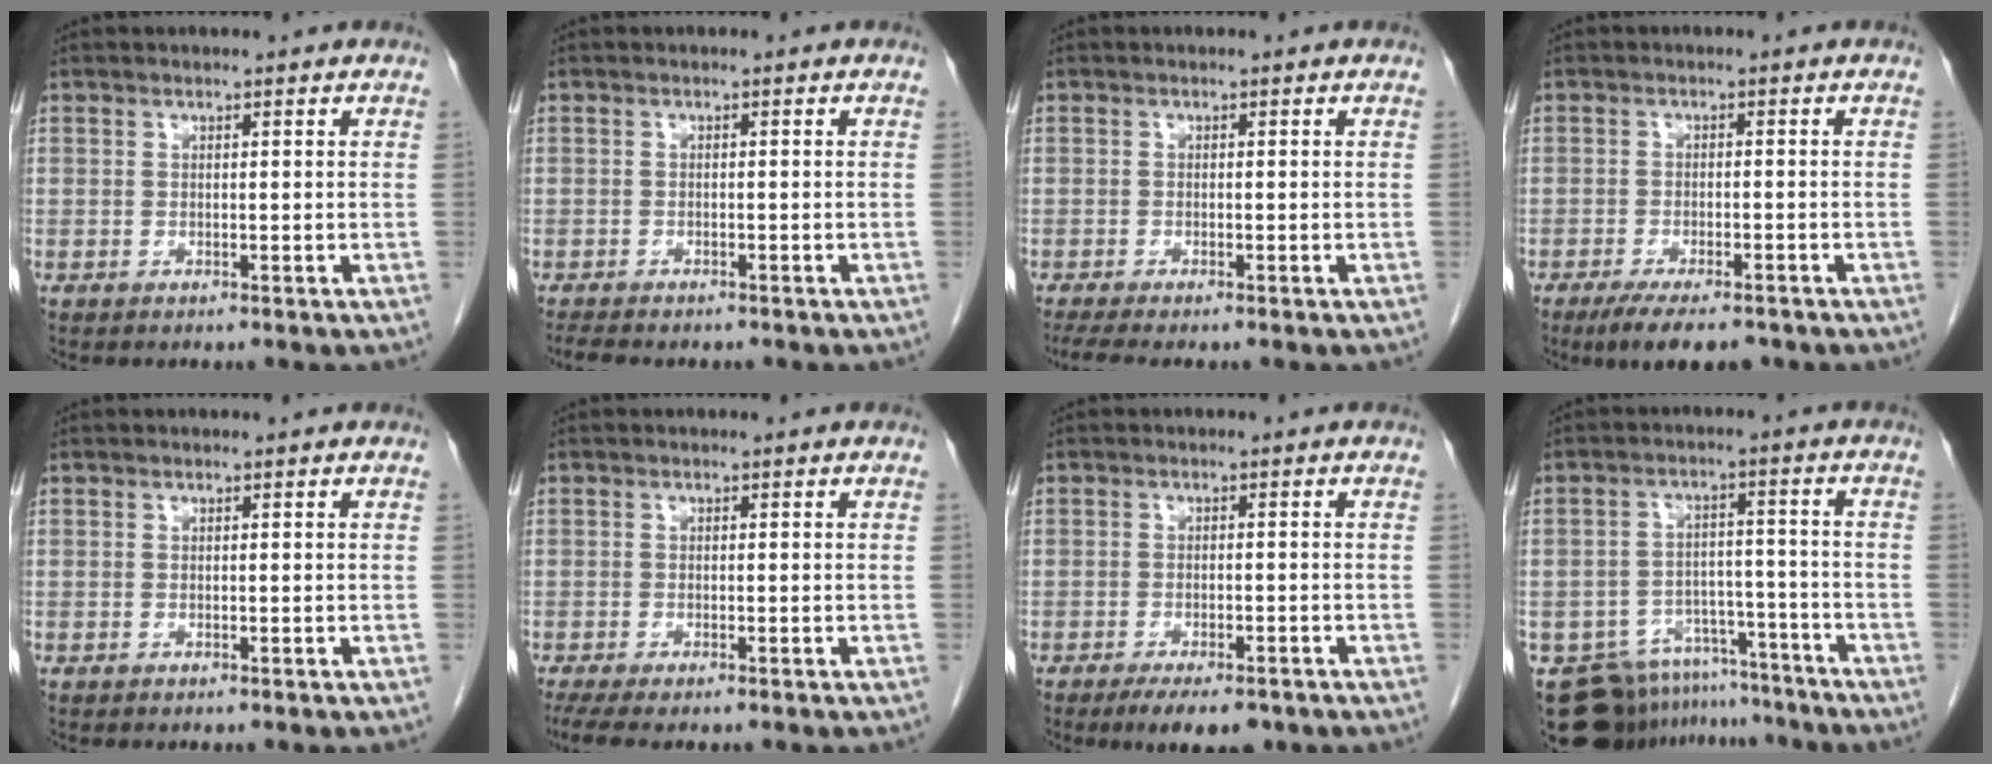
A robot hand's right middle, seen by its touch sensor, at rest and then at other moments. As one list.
[{"total": 4.5, "force": [-3.8, 1.3, 2.0], "torque": [-0.035, -0.010, -0.052]}, {"total": 3.7, "force": [-3.0, 0.2, 2.1], "torque": [-0.035, -0.009, -0.050]}, {"total": 7.5, "force": [-5.7, 2.0, 4.4], "torque": [-0.067, -0.012, -0.087]}, {"total": 0.0}, {"total": 4.2, "force": [-3.2, 0.7, 2.6], "torque": [-0.046, -0.012, -0.054]}, {"total": 6.3, "force": [-4.6, 2.0, 3.8], "torque": [-0.053, -0.008, -0.068]}, {"total": 14.1, "force": [-12.5, 6.1, 2.2], "torque": [-0.038, 0.033, -0.172]}]